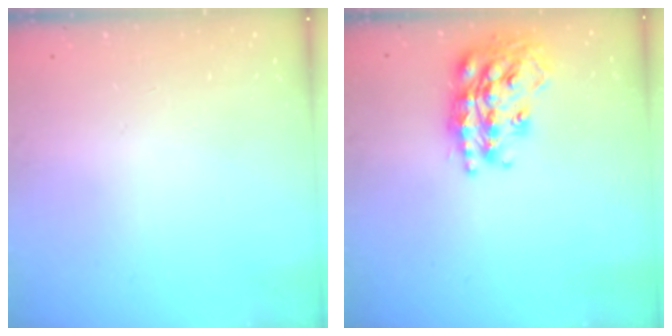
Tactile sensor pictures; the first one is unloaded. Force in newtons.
{"total": 20.5, "press": 20.5, "slide": 1.4}